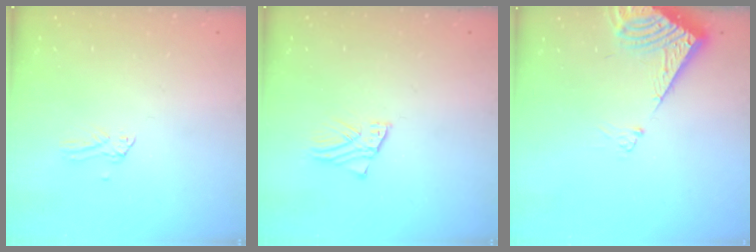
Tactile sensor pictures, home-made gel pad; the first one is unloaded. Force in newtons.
{"total": 2.0, "press": 2.0, "slide": 0.1}
{"total": 7.7, "press": 7.7, "slide": 0.7}